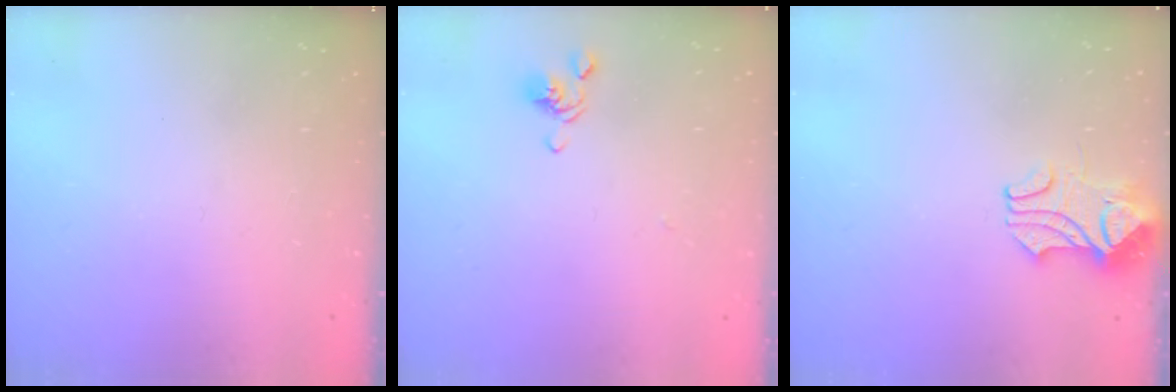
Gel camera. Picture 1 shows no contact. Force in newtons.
{"total": 2.1, "press": 2.0, "slide": 0.7}
{"total": 2.1, "press": 1.9, "slide": 0.9}